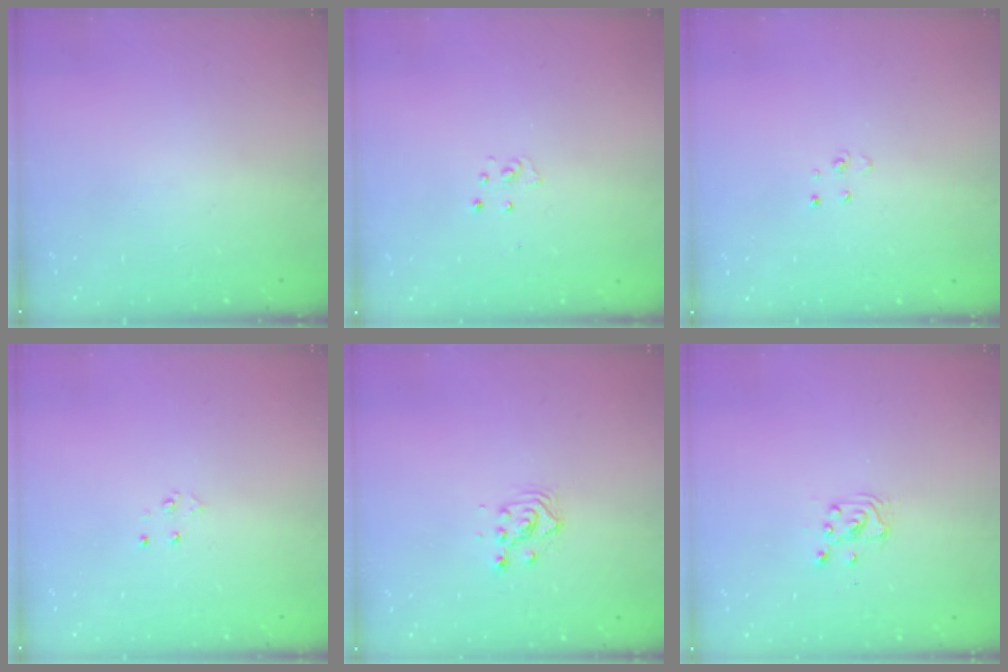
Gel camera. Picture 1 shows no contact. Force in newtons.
{"total": 2.6, "press": 2.6, "slide": 0.2}
{"total": 2.6, "press": 2.6, "slide": 0.2}
{"total": 3.3, "press": 3.2, "slide": 0.4}
{"total": 2.8, "press": 2.8, "slide": 0.1}
{"total": 2.9, "press": 2.9, "slide": 0.4}